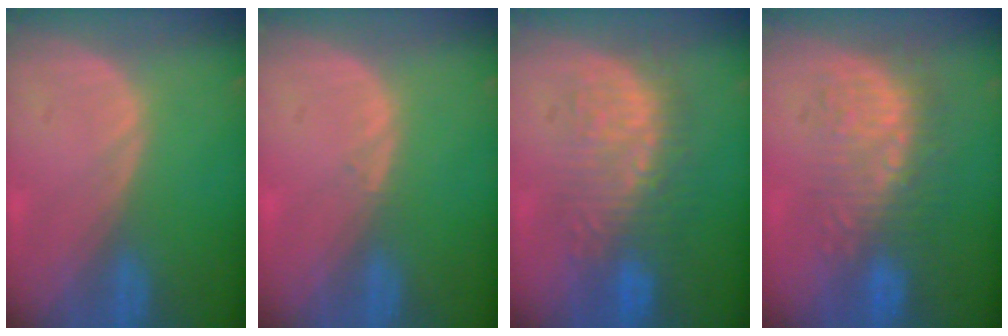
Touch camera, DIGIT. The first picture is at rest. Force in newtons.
{"total": 0.6, "press": 0.5, "slide": 0.4}
{"total": 8.9, "press": 8.8, "slide": 1.5}
{"total": 9.1, "press": 8.7, "slide": 2.6}